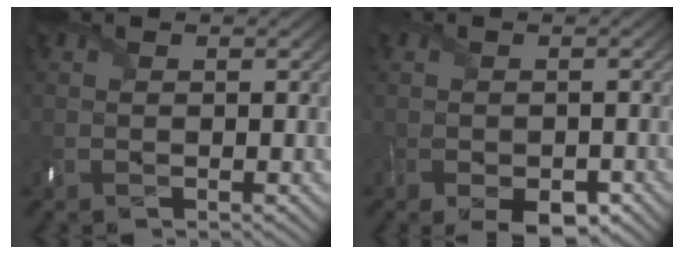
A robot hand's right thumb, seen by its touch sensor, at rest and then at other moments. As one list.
[{"total": 3.7, "force": [-2.3, 1.8, 2.3], "torque": [-0.043, -0.015, -0.040]}]